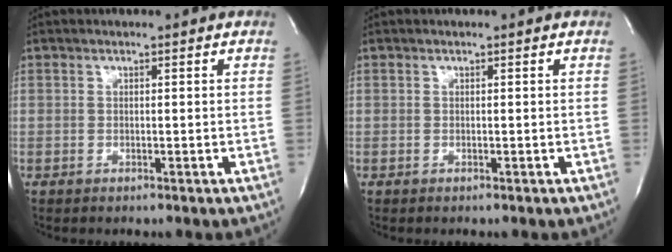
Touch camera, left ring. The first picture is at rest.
{"total": 0.0}